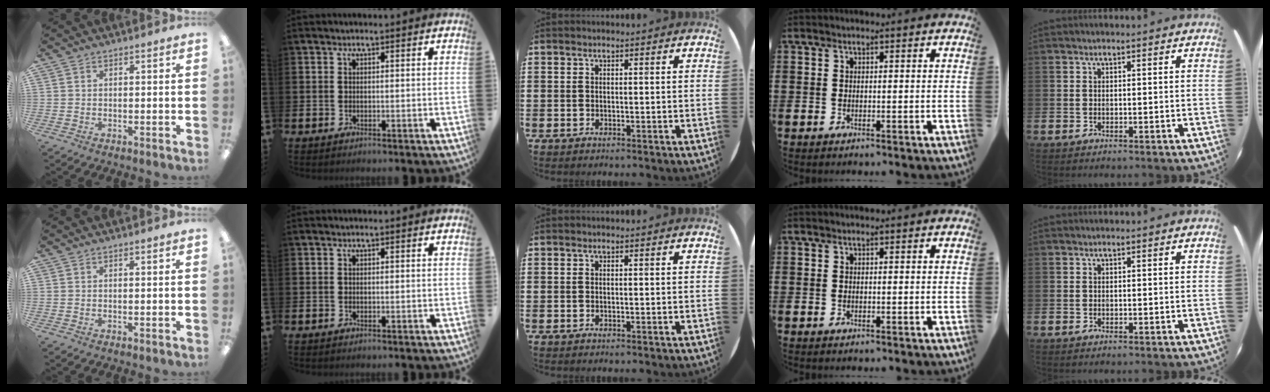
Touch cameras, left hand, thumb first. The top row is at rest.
{}